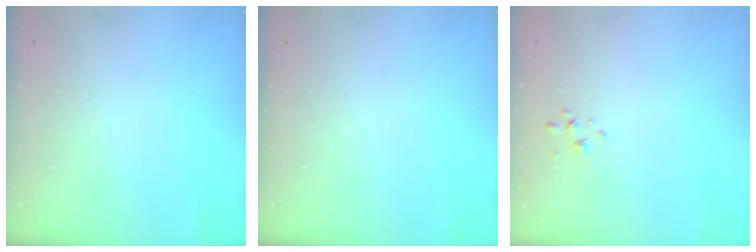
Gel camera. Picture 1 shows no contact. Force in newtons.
{"total": 0.0}
{"total": 2.0, "press": 1.9, "slide": 0.6}